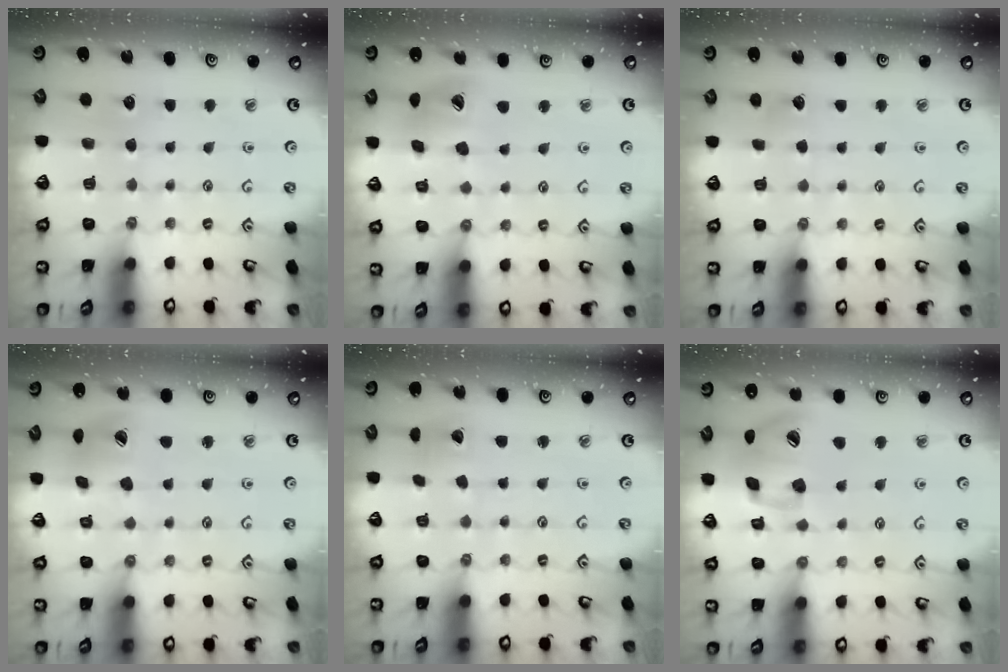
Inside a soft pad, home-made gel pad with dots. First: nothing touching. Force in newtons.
{"total": 14.5, "press": 14.4, "slide": 1.9}
{"total": 2.9, "press": 2.9, "slide": 0.4}
{"total": 9.1, "press": 9.0, "slide": 1.2}
{"total": 2.6, "press": 2.6, "slide": 0.3}
{"total": 15.8, "press": 15.6, "slide": 2.5}